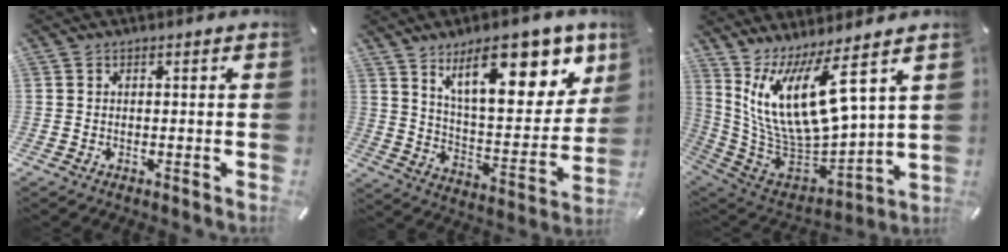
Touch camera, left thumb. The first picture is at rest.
{"total": 22.1, "force": [13.1, 9.3, 15.2], "torque": [-0.221, -0.069, 0.214]}
{"total": 19.4, "force": [8.3, 7.5, 15.9], "torque": [-0.335, -0.072, 0.141]}